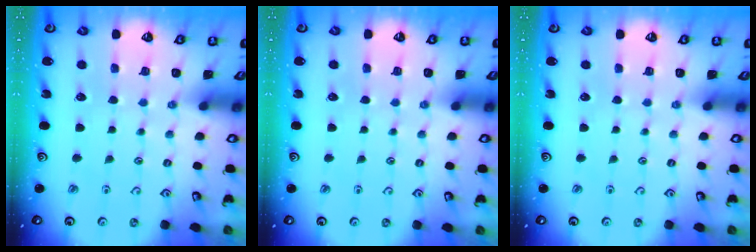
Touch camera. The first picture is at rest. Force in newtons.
{"total": 0.0}
{"total": 0.0}